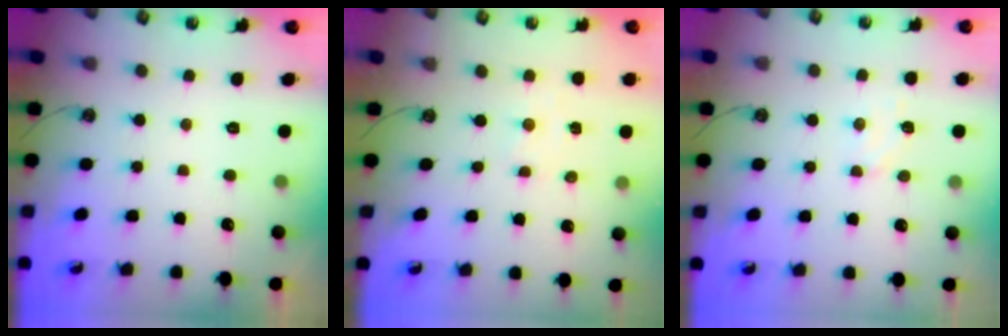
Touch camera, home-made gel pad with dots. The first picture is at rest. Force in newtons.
{"total": 1.0, "press": 1.0, "slide": 0.2}
{"total": 6.4, "press": 6.3, "slide": 0.6}